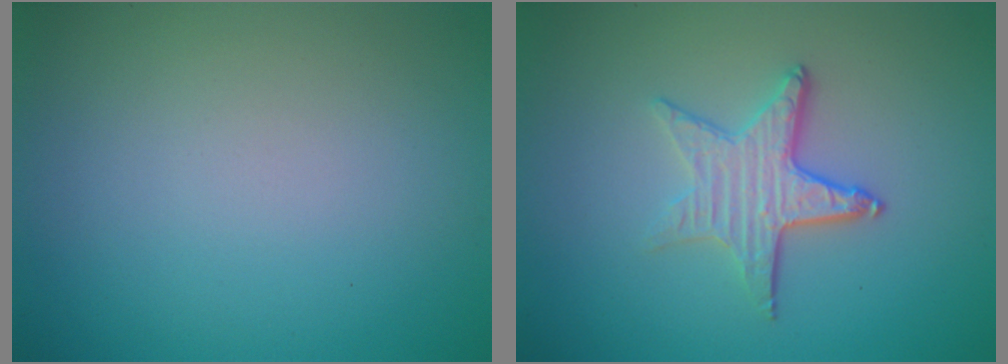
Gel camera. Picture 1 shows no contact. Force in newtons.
{"total": 3.6, "press": 2.8, "slide": 2.2}